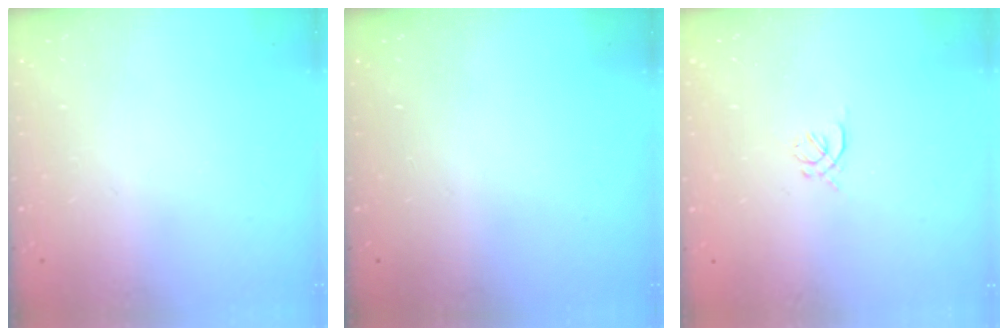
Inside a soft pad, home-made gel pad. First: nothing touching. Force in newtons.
{"total": 0.0}
{"total": 1.0, "press": 0.9, "slide": 0.4}